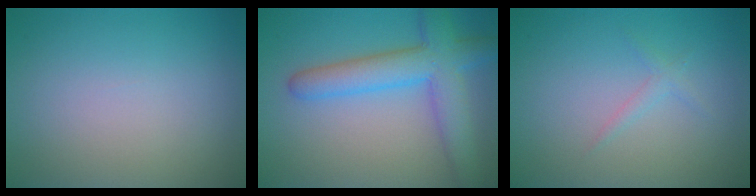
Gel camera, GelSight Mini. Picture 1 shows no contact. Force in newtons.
{"total": 6.2, "press": 6.2, "slide": 0.3}
{"total": 1.0, "press": 1.0, "slide": 0.0}